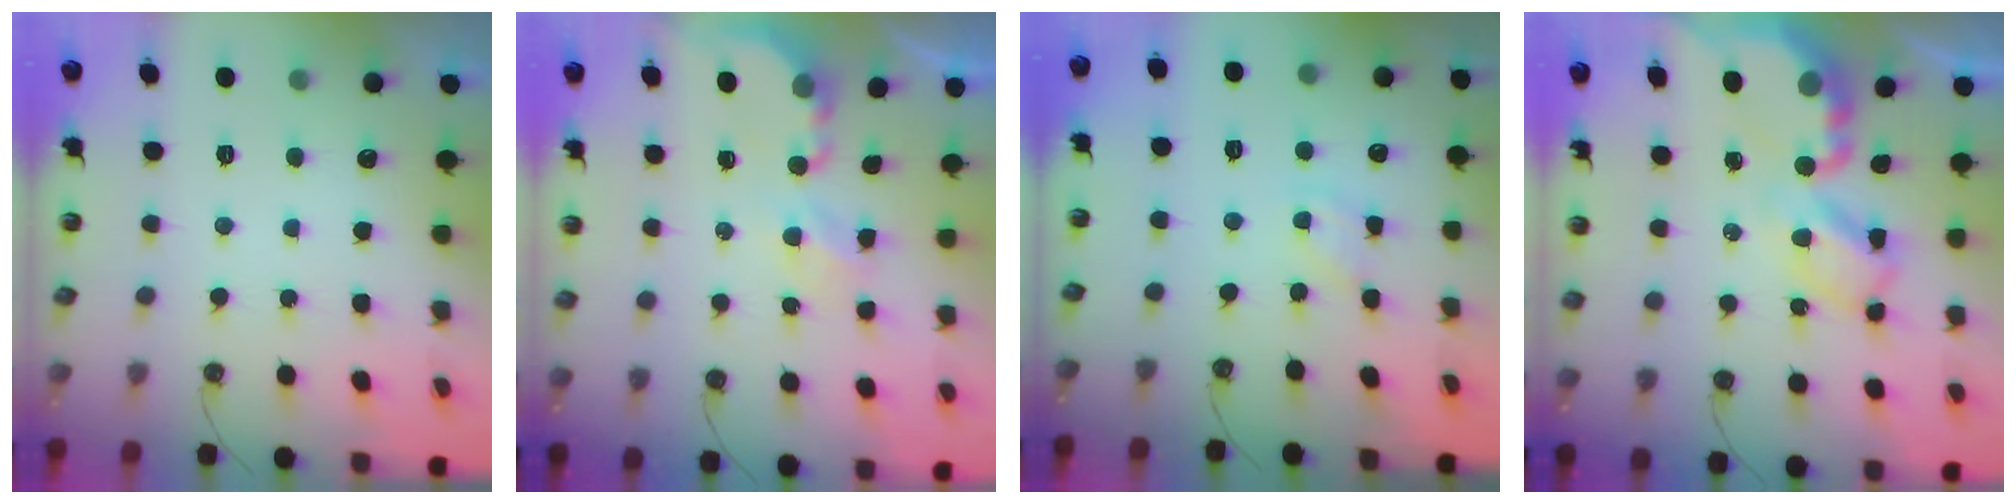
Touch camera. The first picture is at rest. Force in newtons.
{"total": 4.0, "press": 4.0, "slide": 0.3}
{"total": 3.0, "press": 3.0, "slide": 0.4}
{"total": 12.0, "press": 11.9, "slide": 0.7}